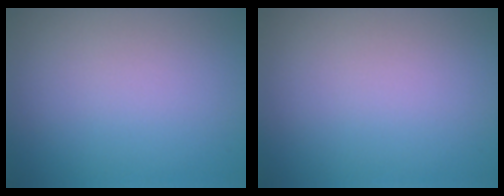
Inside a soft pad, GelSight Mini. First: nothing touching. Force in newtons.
{"total": 0.0}